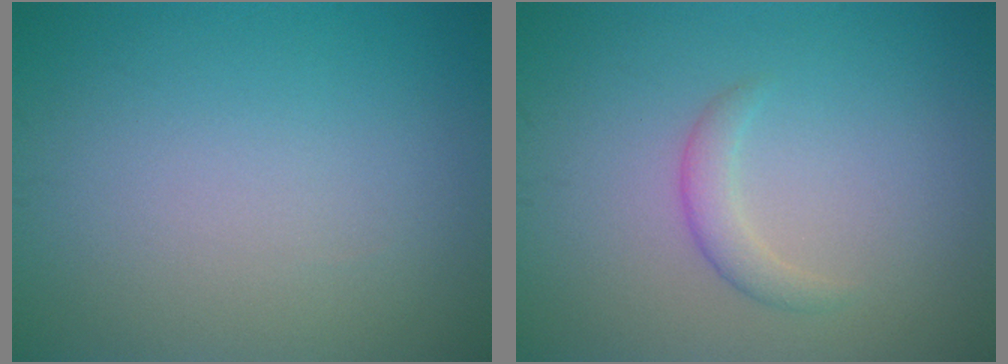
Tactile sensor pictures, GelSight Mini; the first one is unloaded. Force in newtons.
{"total": 1.6, "press": 1.6, "slide": 0.1}